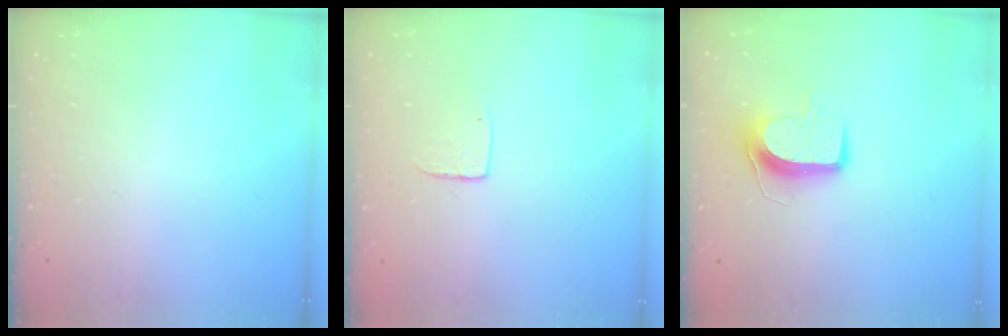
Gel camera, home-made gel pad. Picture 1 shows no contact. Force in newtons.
{"total": 5.9, "press": 5.9, "slide": 0.5}
{"total": 9.3, "press": 9.3, "slide": 0.6}